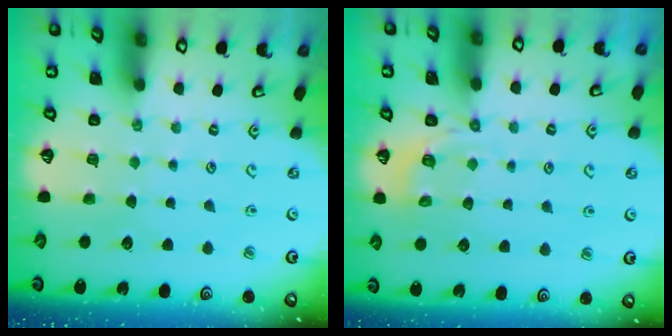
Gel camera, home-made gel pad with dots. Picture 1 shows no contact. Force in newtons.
{"total": 2.9, "press": 2.2, "slide": 1.8}